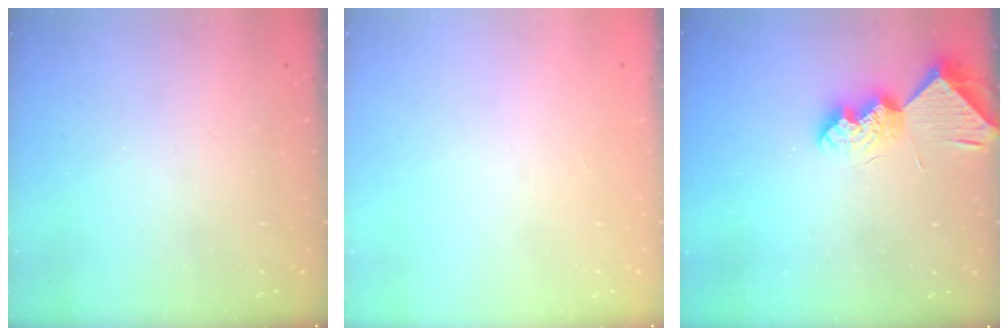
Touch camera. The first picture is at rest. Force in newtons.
{"total": 0.0}
{"total": 9.6, "press": 9.6, "slide": 0.2}